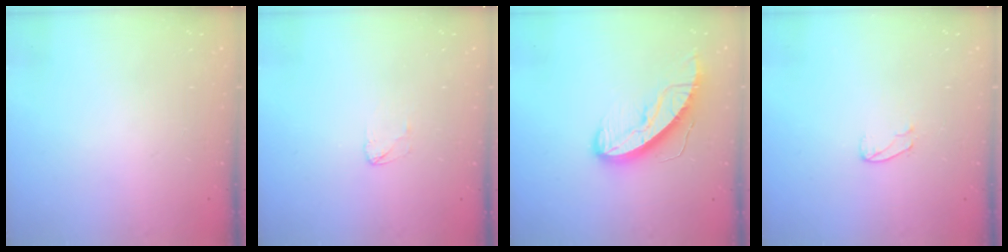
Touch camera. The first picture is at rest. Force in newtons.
{"total": 2.5, "press": 2.5, "slide": 0.2}
{"total": 11.2, "press": 11.2, "slide": 0.9}
{"total": 5.0, "press": 5.0, "slide": 0.4}